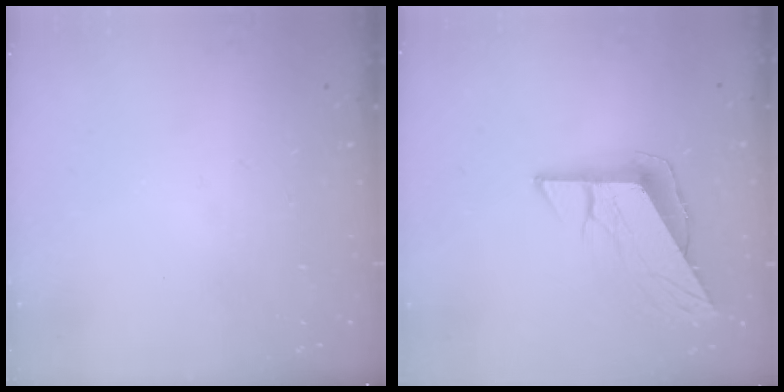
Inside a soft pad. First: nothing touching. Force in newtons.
{"total": 9.4, "press": 9.4, "slide": 1.0}